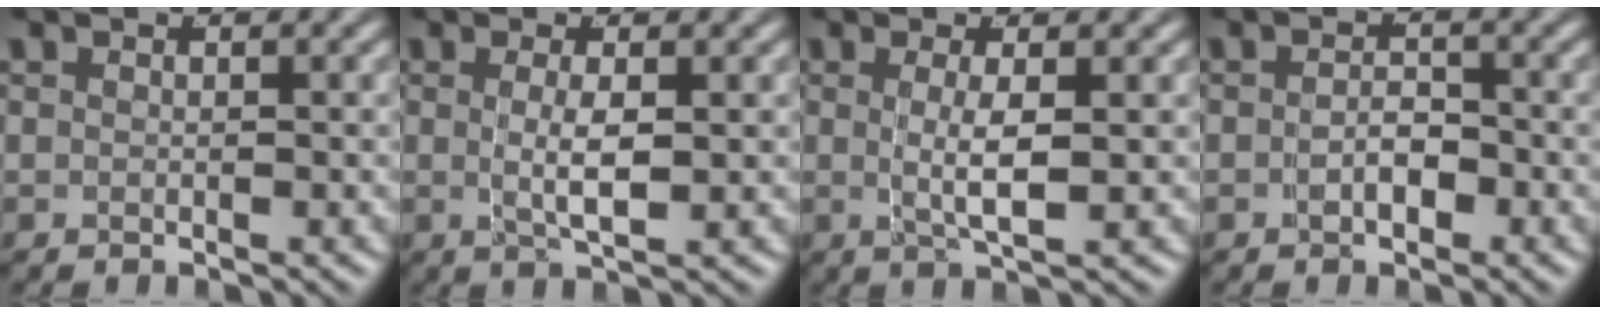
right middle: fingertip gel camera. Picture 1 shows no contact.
{"total": 2.8, "force": [-0.1, 0.2, 2.8], "torque": [-0.056, -0.015, 0.008]}
{"total": 3.1, "force": [-0.1, 0.2, 3.1], "torque": [-0.063, -0.015, 0.008]}
{"total": 2.0, "force": [-1.0, 1.2, 1.2], "torque": [-0.021, -0.006, -0.014]}